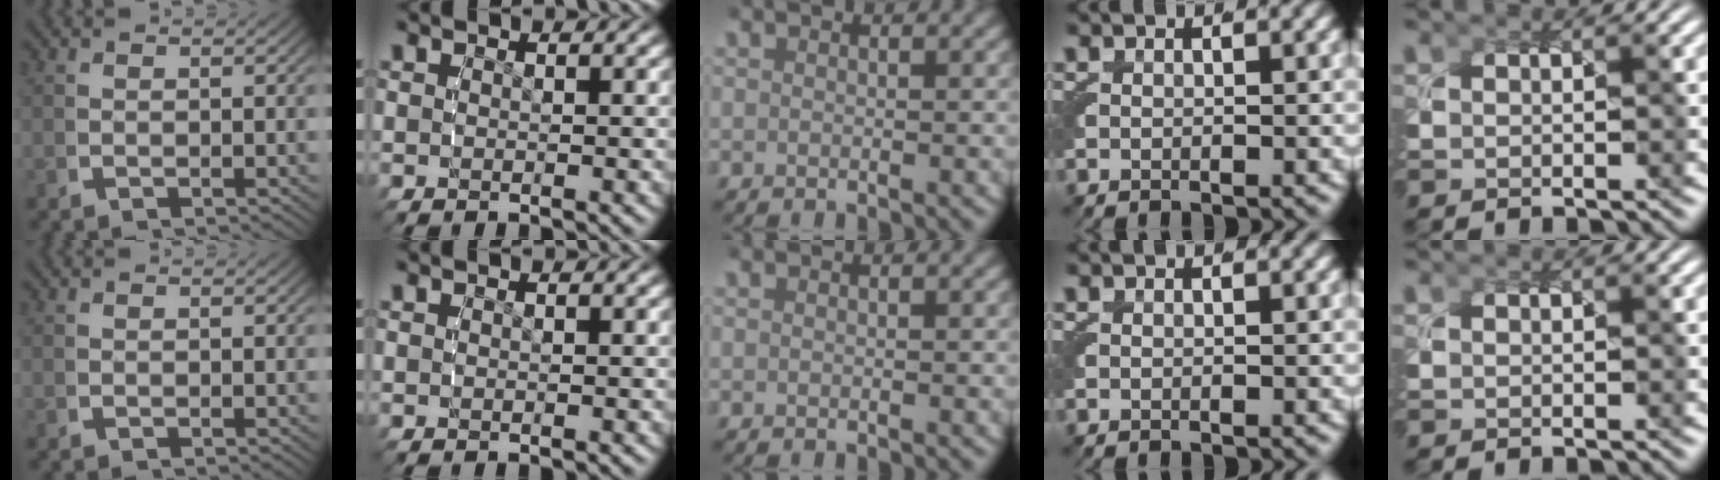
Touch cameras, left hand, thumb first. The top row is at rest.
{"little": {"total": 1.3, "force": [-0.1, -1.2, -0.4], "torque": [0.021, -0.002, 0.003]}}